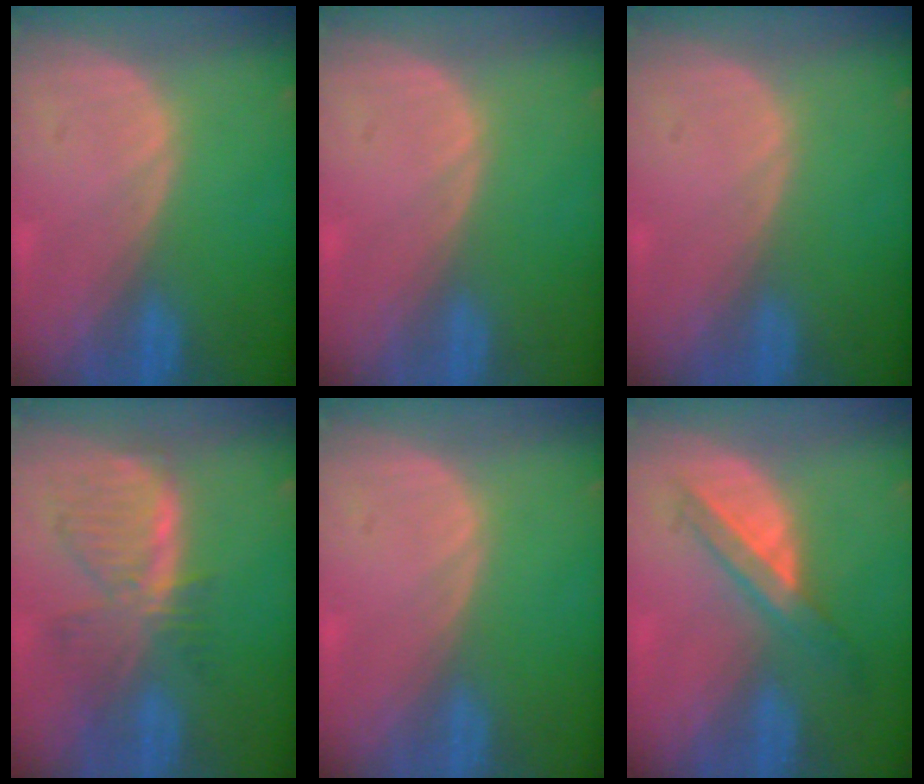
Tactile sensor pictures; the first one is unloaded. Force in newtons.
{"total": 0.0}
{"total": 0.0}
{"total": 7.5, "press": 6.8, "slide": 3.1}
{"total": 0.0}
{"total": 5.8, "press": 5.2, "slide": 2.6}